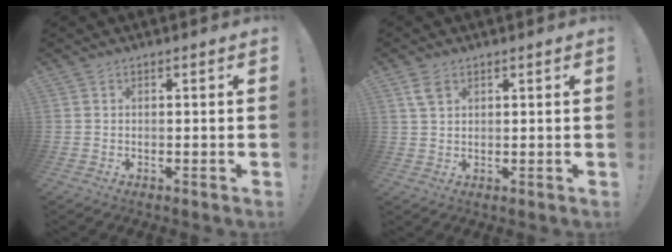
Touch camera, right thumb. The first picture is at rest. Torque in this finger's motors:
{"motor_torque": [-0.33, -0.04, -0.49, 0.45, -0.23]}